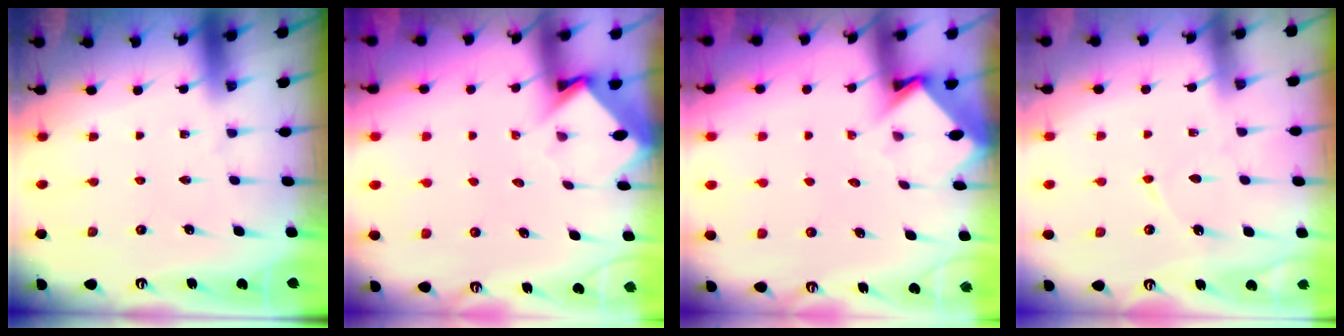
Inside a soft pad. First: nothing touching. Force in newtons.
{"total": 3.4, "press": 3.4, "slide": 0.3}
{"total": 3.7, "press": 3.7, "slide": 0.2}
{"total": 4.7, "press": 4.7, "slide": 0.4}